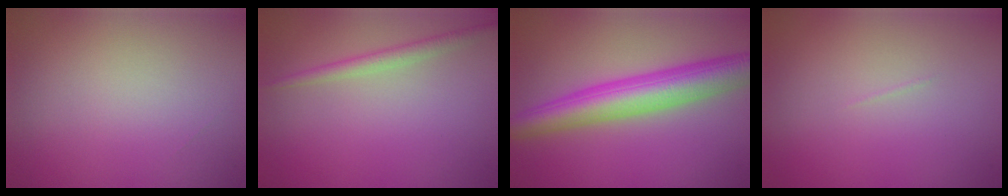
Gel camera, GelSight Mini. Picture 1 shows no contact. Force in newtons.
{"total": 1.8, "press": 1.8, "slide": 0.1}
{"total": 7.0, "press": 7.0, "slide": 0.1}
{"total": 0.0}